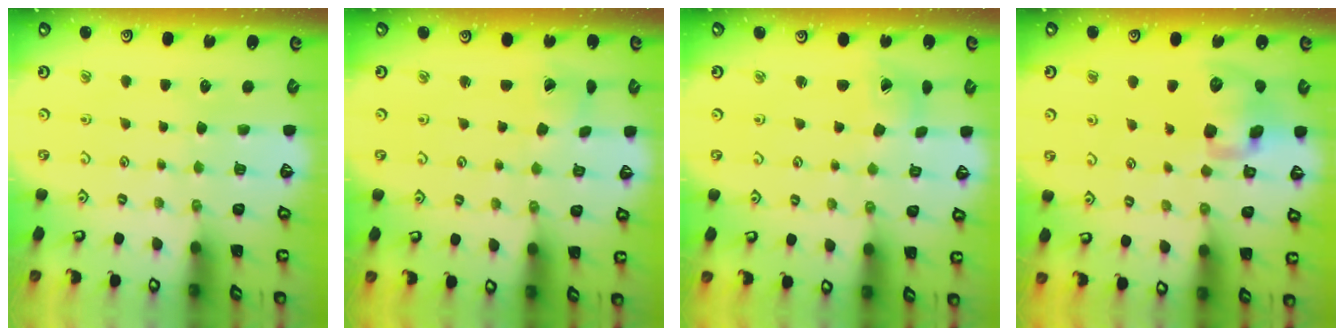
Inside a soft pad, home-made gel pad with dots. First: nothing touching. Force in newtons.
{"total": 1.6, "press": 1.5, "slide": 0.3}
{"total": 3.6, "press": 3.6, "slide": 0.5}
{"total": 13.2, "press": 13.0, "slide": 2.2}